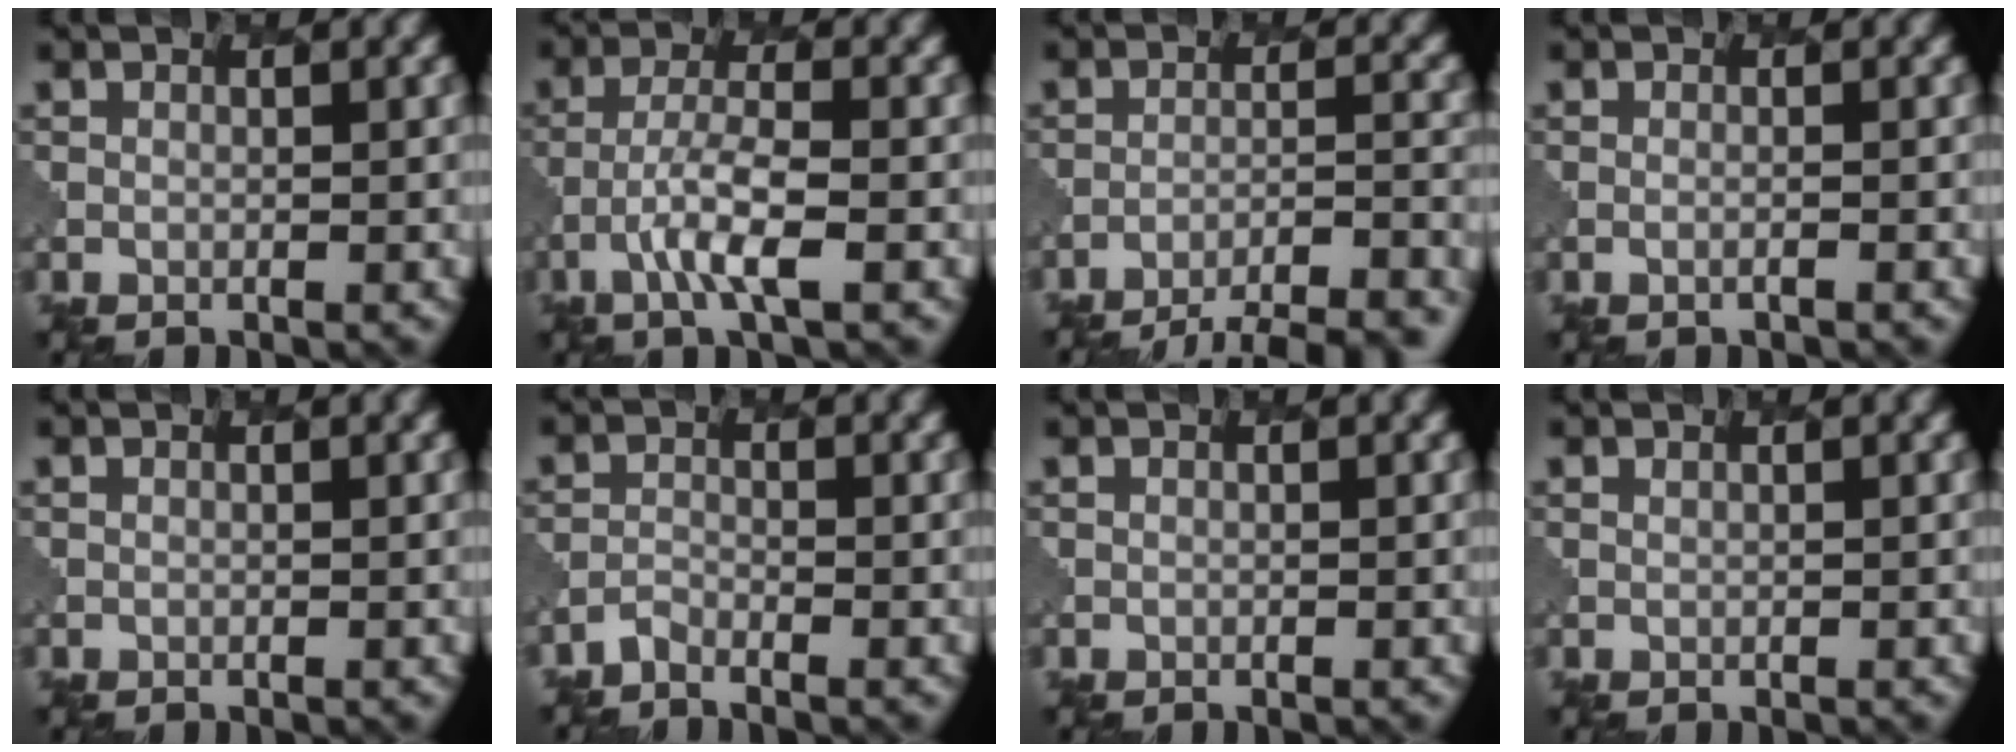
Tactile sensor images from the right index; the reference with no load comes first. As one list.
[{"total": 4.0, "force": [-1.8, 0.8, 3.6], "torque": [-0.069, 0.003, -0.036]}, {"total": 11.6, "force": [-10.5, 2.7, 4.2], "torque": [-0.053, 0.000, -0.123]}, {"total": 0.7, "force": [-0.1, 0.2, 0.6], "torque": [-0.007, -0.002, -0.011]}, {"total": 0.0}, {"total": 1.1, "force": [-1.1, 0.1, -0.2], "torque": [0.002, -0.002, -0.026]}, {"total": 0.0}, {"total": 0.7, "force": [0.5, 0.3, 0.3], "torque": [-0.001, -0.004, 0.007]}]